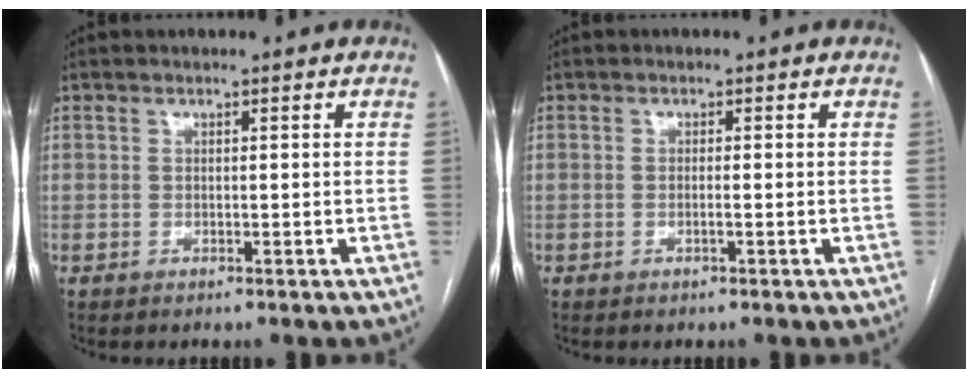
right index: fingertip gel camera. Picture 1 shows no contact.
{"total": 0.9, "force": [-0.2, -0.1, 0.8], "torque": [-0.016, 0.000, -0.004]}